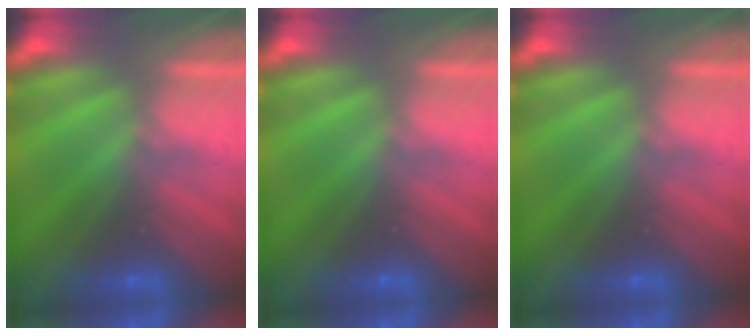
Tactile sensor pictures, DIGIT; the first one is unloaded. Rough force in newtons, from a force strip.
{"total": 0.0}
{"total": 0.0}